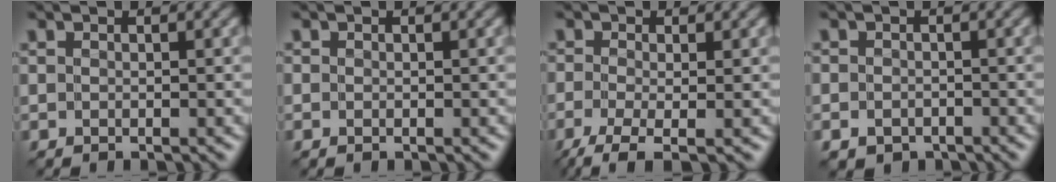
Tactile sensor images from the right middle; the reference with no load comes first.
{"total": 0.0}
{"total": 3.9, "force": [-2.2, 0.9, 3.1], "torque": [-0.065, -0.005, -0.049]}
{"total": 1.6, "force": [-1.2, 1.1, 0.4], "torque": [-0.001, -0.002, -0.022]}